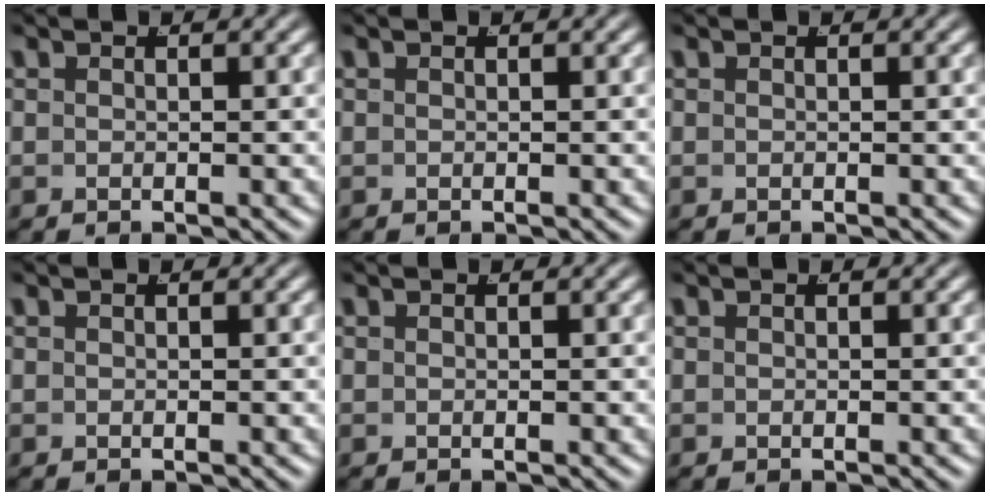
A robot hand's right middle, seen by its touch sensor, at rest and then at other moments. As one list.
[{"total": 0.0}, {"total": 0.0}, {"total": 0.0}, {"total": 0.0}, {"total": 0.0}]